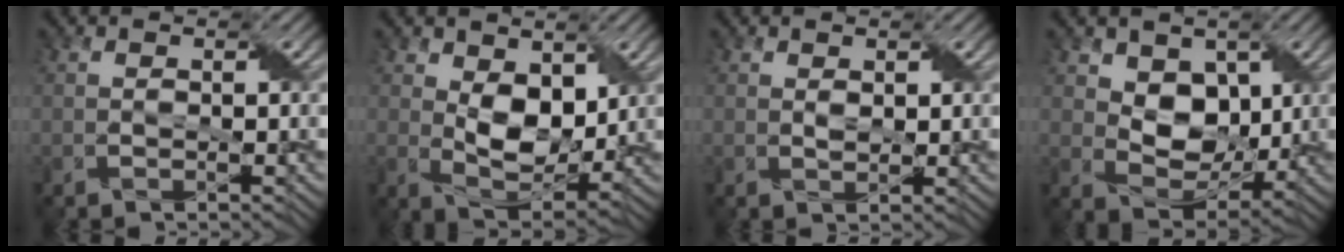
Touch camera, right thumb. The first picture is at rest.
{"total": 7.4, "force": [1.9, 4.7, 5.4], "torque": [-0.118, -0.012, 0.031]}
{"total": 1.2, "force": [0.6, 0.7, 0.7], "torque": [-0.019, -0.002, 0.015]}
{"total": 6.8, "force": [2.0, 5.1, 4.1], "torque": [-0.092, -0.014, 0.031]}